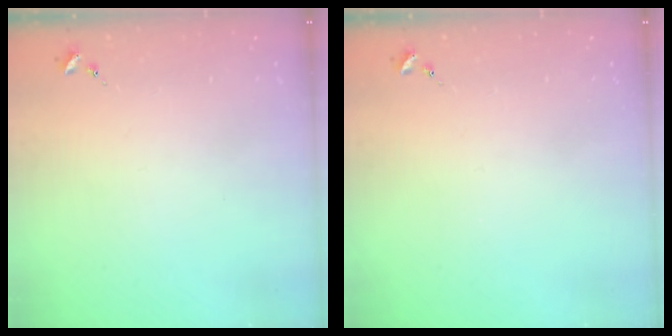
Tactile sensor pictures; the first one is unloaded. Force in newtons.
{"total": 0.0}